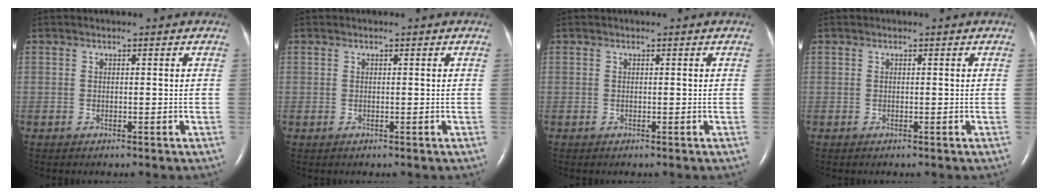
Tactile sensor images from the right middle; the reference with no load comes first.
{"total": 0.0}
{"total": 0.0}
{"total": 0.0}